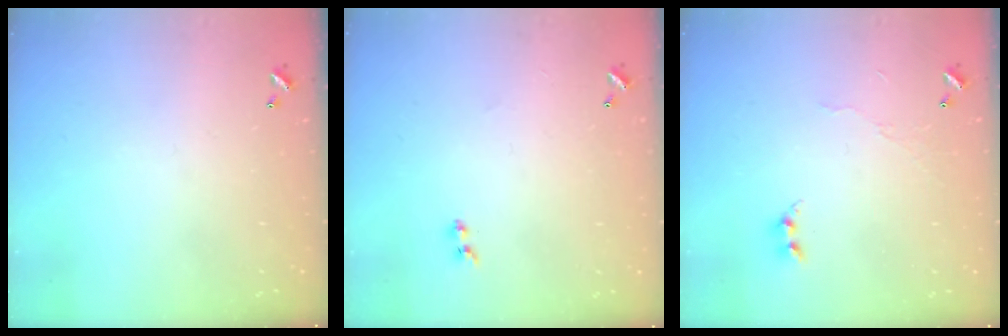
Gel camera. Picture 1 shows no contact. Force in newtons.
{"total": 1.1, "press": 0.9, "slide": 0.6}
{"total": 5.2, "press": 5.2, "slide": 0.3}